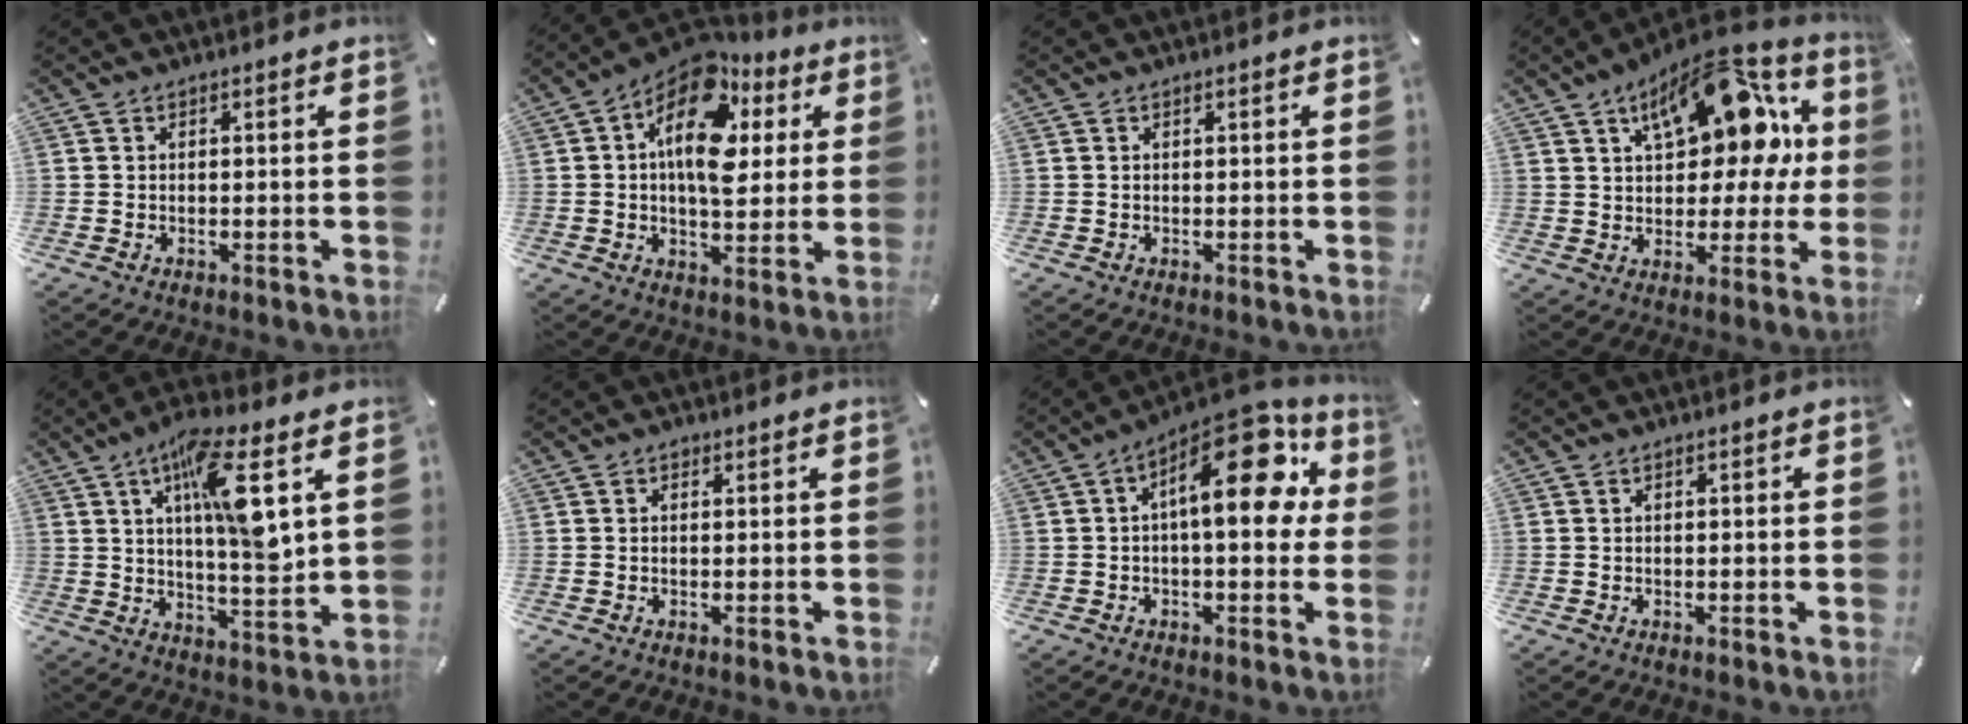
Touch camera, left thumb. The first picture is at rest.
{"total": 17.4, "force": [5.6, 10.4, 12.8], "torque": [-0.203, -0.034, 0.097]}
{"total": 0.0}
{"total": 19.1, "force": [8.6, 10.3, 13.6], "torque": [-0.191, -0.047, 0.145]}
{"total": 14.8, "force": [6.1, 3.9, 12.9], "torque": [-0.218, -0.019, 0.094]}
{"total": 0.5, "force": [0.2, 0.5, 0.0], "torque": [-0.001, 0.003, 0.002]}
{"total": 17.6, "force": [5.1, 7.8, 15.0], "torque": [-0.205, -0.031, 0.081]}
{"total": 0.5, "force": [0.0, 0.3, 0.4], "torque": [-0.008, 0.001, 0.000]}